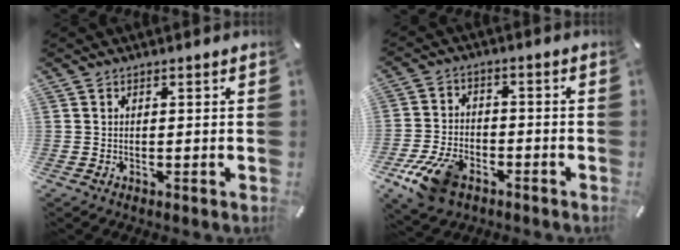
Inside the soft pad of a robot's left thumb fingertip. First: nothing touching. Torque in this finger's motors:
{"motor_torque": [-0.55, 1.09, 0.82, 0.82, 0.10]}